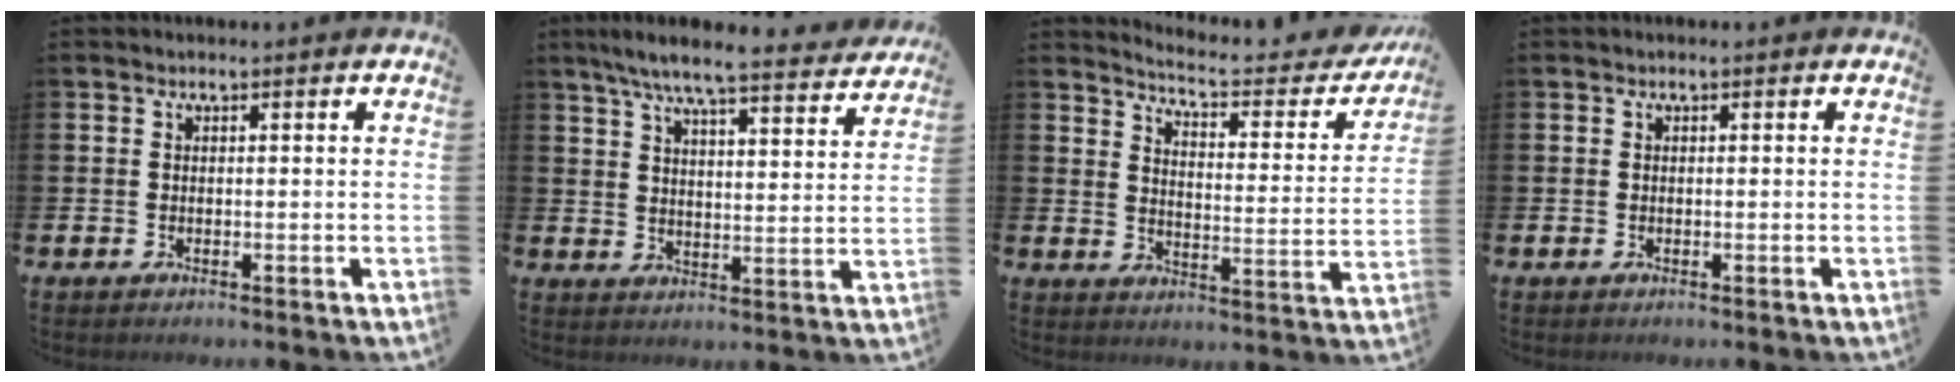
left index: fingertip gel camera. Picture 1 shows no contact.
{"total": 7.6, "force": [6.9, 0.5, 3.1], "torque": [-0.070, -0.043, 0.116]}
{"total": 5.0, "force": [4.7, 0.7, 1.6], "torque": [-0.049, -0.041, 0.070]}
{"total": 0.0}